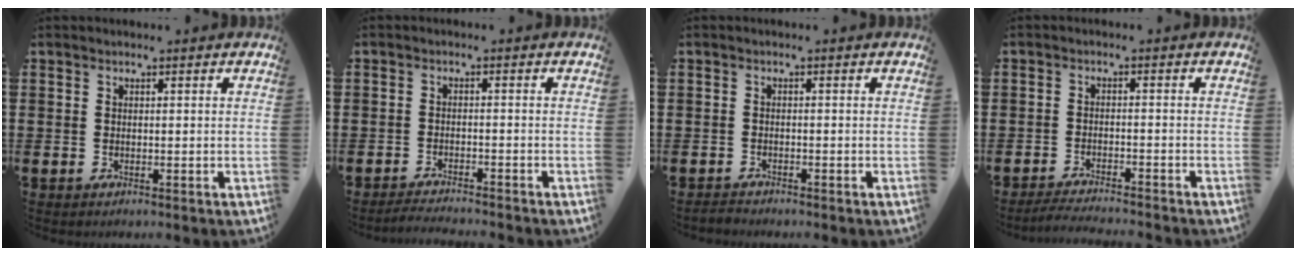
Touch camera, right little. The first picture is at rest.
{"total": 1.8, "force": [-1.7, -0.1, 0.1], "torque": [-0.005, 0.004, -0.035]}
{"total": 0.9, "force": [-0.9, 0.1, 0.1], "torque": [-0.004, 0.000, -0.019]}
{"total": 2.4, "force": [-2.3, -0.2, 0.4], "torque": [-0.007, 0.005, -0.047]}